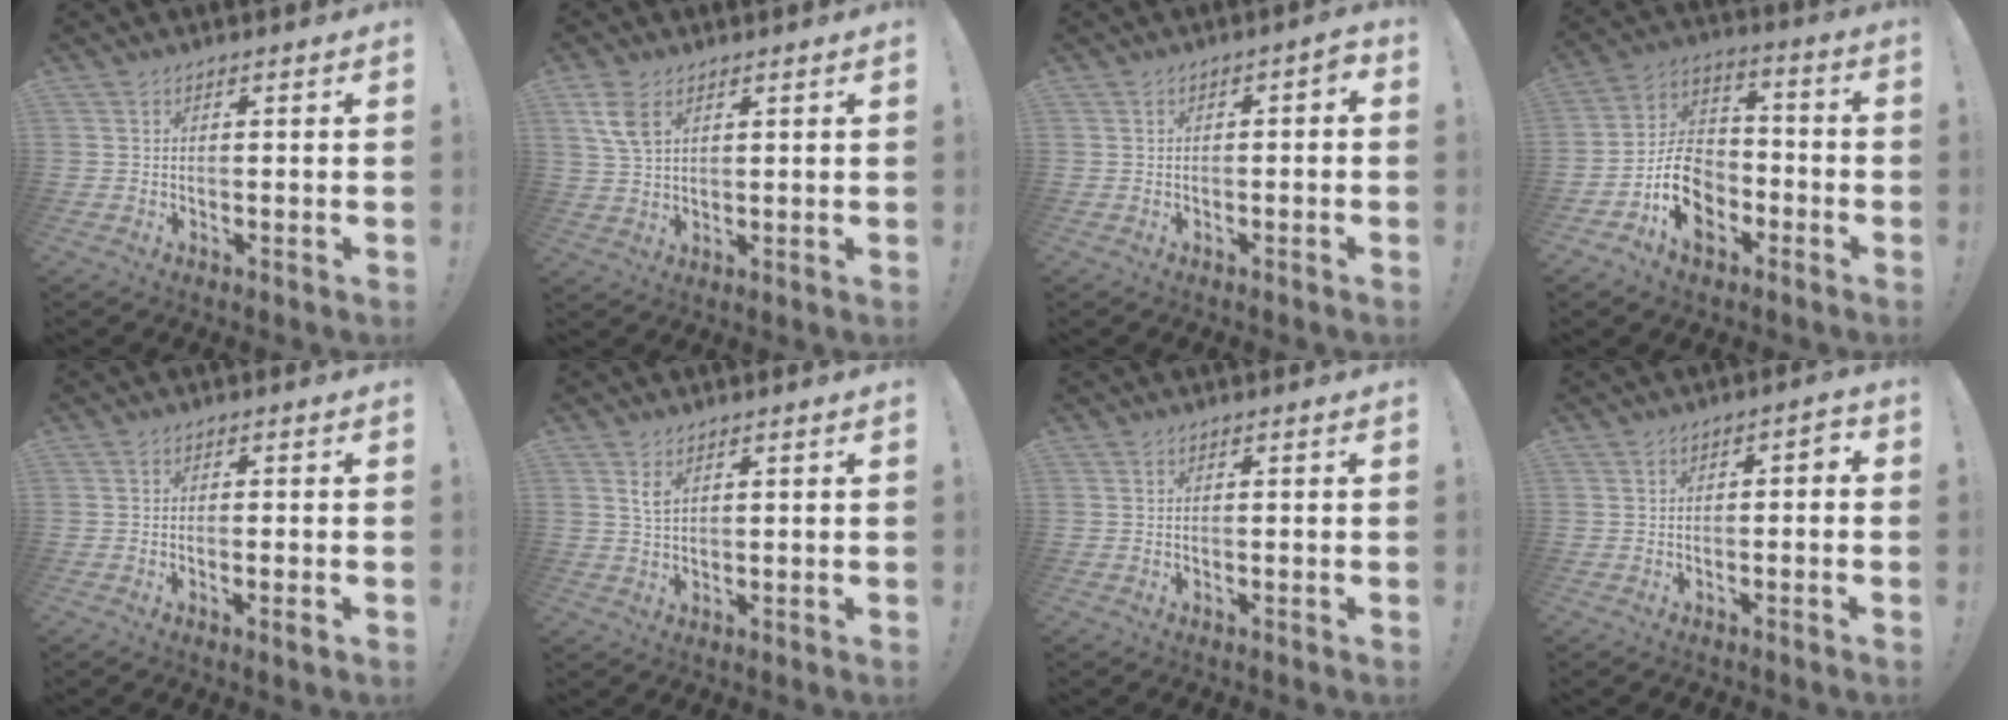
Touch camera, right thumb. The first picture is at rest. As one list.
[{"total": 6.9, "force": [3.4, 4.1, 4.4], "torque": [-0.082, -0.008, 0.064]}, {"total": 2.3, "force": [-1.5, 1.1, 1.3], "torque": [-0.019, 0.010, -0.028]}, {"total": 13.5, "force": [-5.9, 10.1, 6.6], "torque": [-0.099, 0.040, -0.102]}, {"total": 2.3, "force": [-0.8, -0.1, 2.1], "torque": [-0.036, -0.003, -0.013]}, {"total": 3.1, "force": [1.7, 1.7, 2.0], "torque": [-0.028, -0.008, 0.027]}, {"total": 0.0}, {"total": 2.6, "force": [-1.8, 1.4, 1.2], "torque": [-0.018, 0.012, -0.035]}]